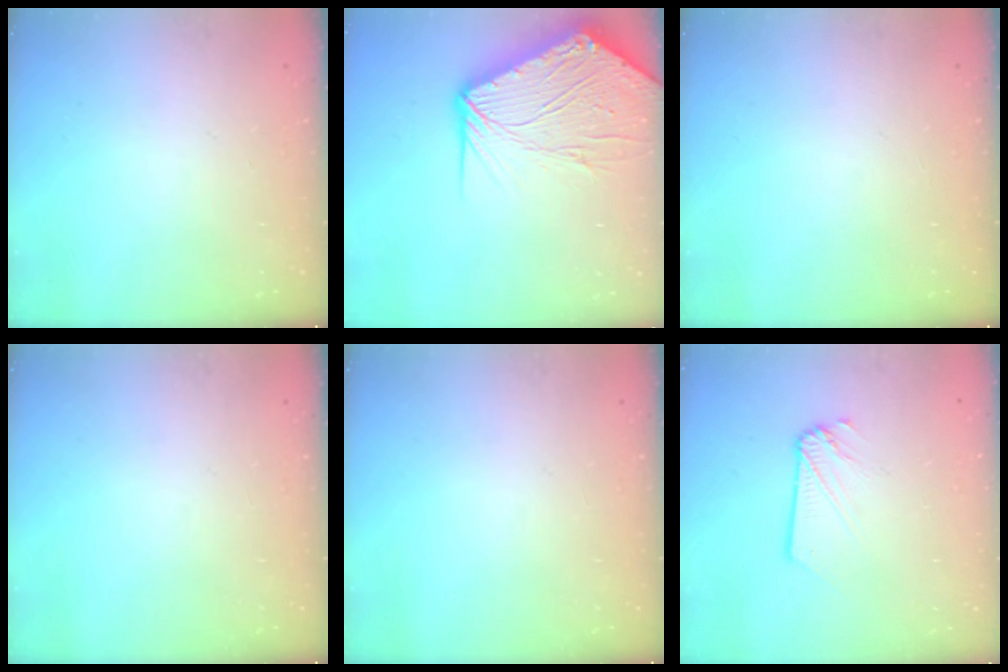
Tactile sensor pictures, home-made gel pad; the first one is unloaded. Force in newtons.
{"total": 17.4, "press": 17.2, "slide": 2.1}
{"total": 0.0}
{"total": 0.0}
{"total": 0.0}
{"total": 2.5, "press": 2.5, "slide": 0.1}